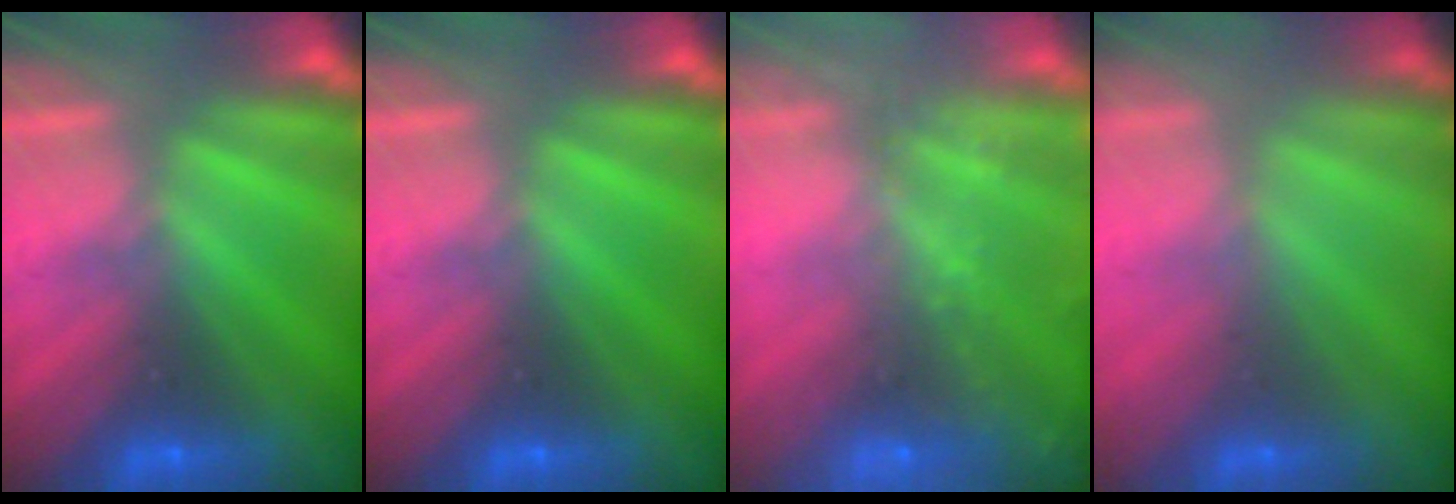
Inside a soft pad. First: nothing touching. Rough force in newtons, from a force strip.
{"total": 0.0}
{"total": 8.2}
{"total": 1.6}